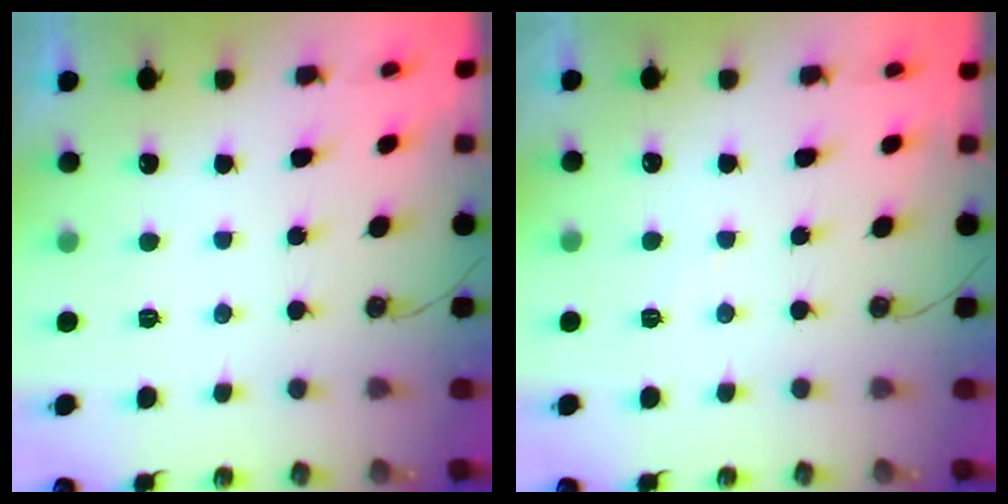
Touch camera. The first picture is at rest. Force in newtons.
{"total": 2.4, "press": 2.4, "slide": 0.4}